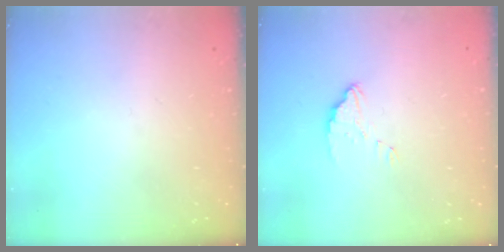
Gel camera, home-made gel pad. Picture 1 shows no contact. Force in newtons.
{"total": 2.5, "press": 2.5, "slide": 0.2}